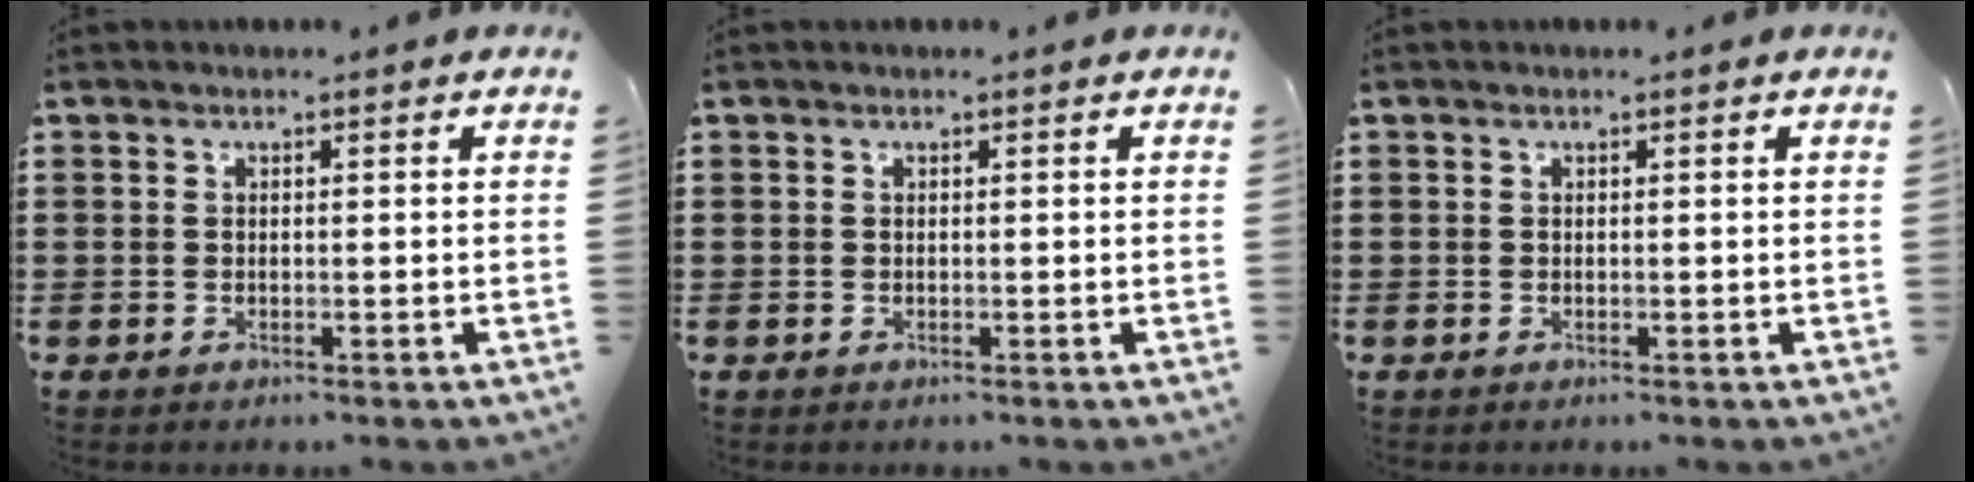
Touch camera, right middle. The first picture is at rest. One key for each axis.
{"total": 0.0}
{"total": 0.0}